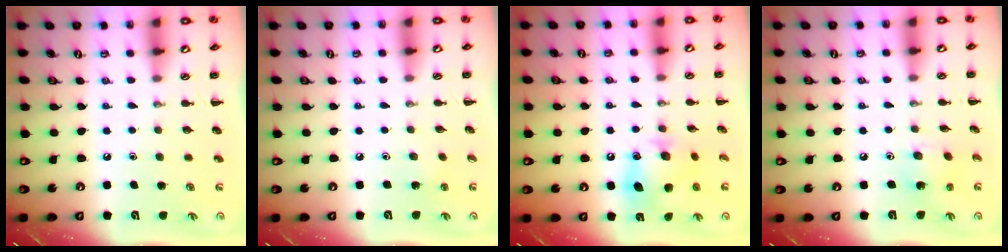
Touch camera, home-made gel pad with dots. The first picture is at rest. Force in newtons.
{"total": 3.5, "press": 3.4, "slide": 0.9}
{"total": 11.8, "press": 11.7, "slide": 1.6}
{"total": 2.3, "press": 2.2, "slide": 0.5}